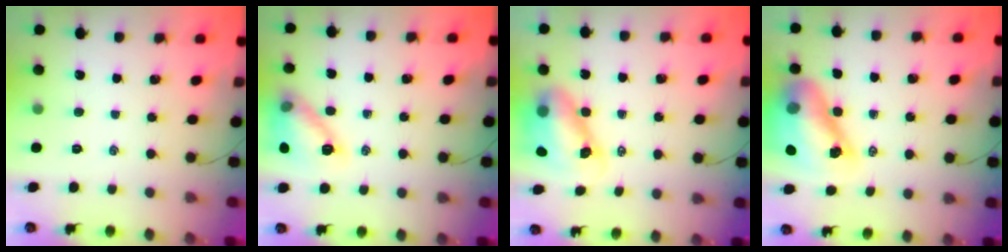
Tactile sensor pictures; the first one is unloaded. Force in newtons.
{"total": 12.5, "press": 12.5, "slide": 0.5}
{"total": 9.1, "press": 8.9, "slide": 1.8}
{"total": 15.9, "press": 15.3, "slide": 4.4}